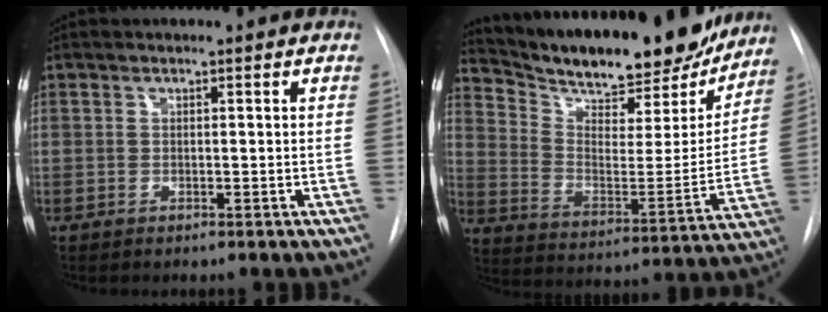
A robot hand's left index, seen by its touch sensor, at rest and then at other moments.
{"total": 25.9, "force": [22.6, 6.3, 11.1], "torque": [-0.190, -0.024, 0.326]}